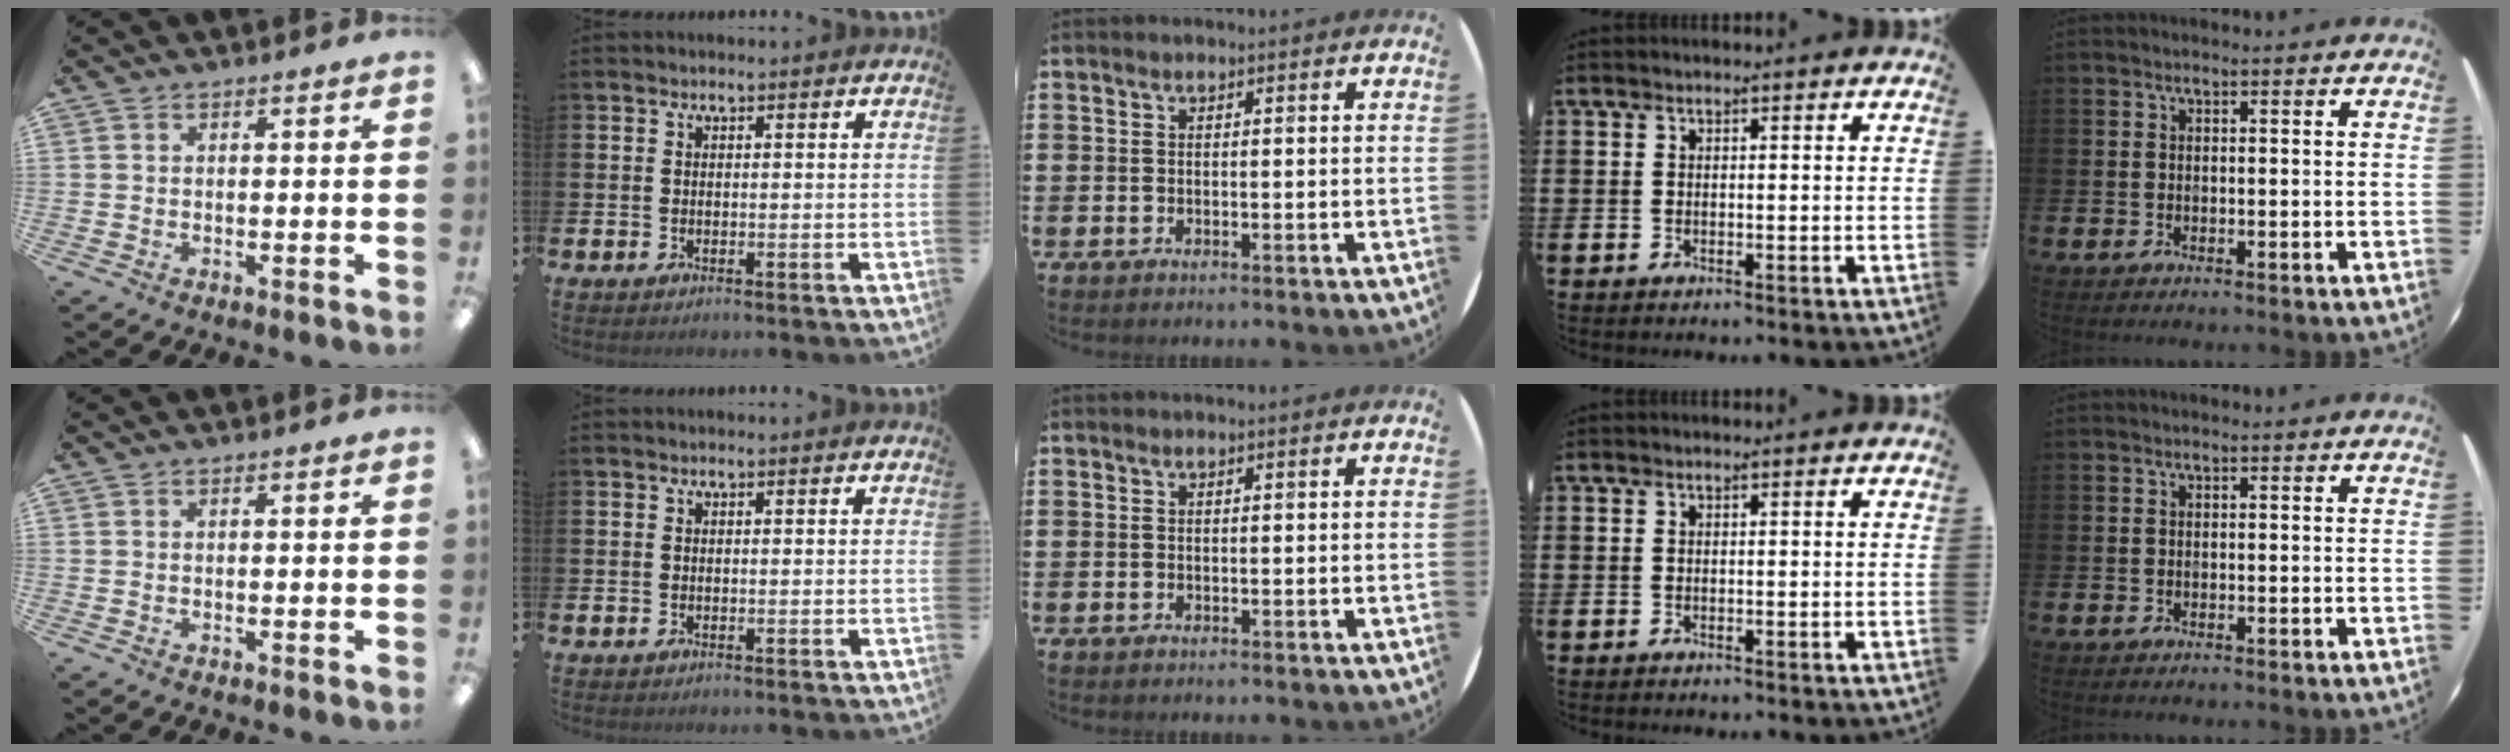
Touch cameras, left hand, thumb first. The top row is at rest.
{}